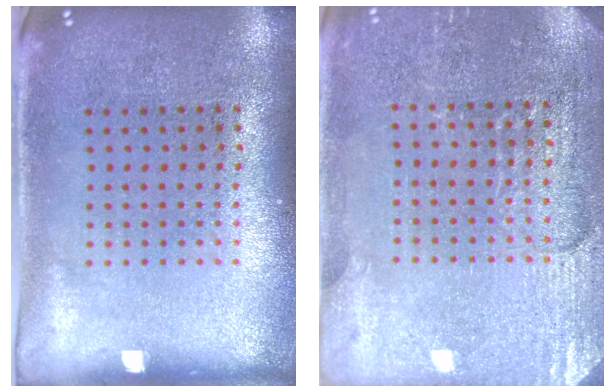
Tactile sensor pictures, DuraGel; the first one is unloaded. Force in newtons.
{"total": 2.9, "press": 2.9, "slide": 0.3}